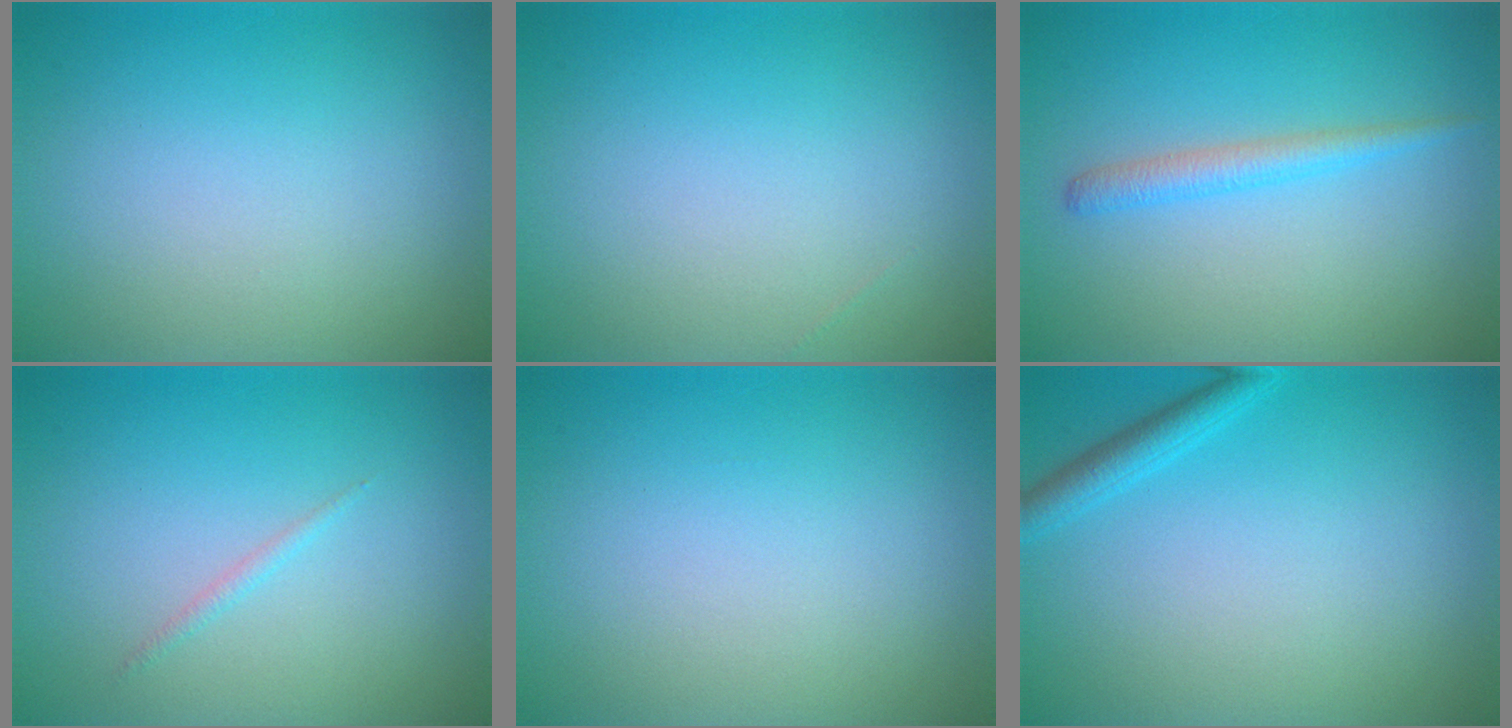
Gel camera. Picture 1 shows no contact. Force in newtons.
{"total": 0.0}
{"total": 2.0, "press": 2.0, "slide": 0.0}
{"total": 0.6, "press": 0.6, "slide": 0.0}
{"total": 0.0}
{"total": 1.9, "press": 1.9, "slide": 0.2}